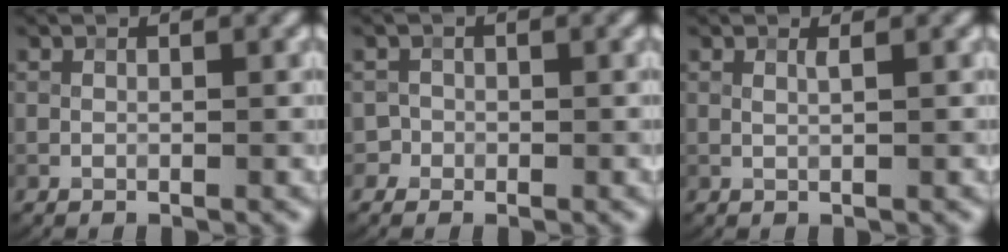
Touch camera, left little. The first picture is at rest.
{"total": 1.1, "force": [-0.6, 0.9, -0.3], "torque": [0.015, 0.008, -0.010]}
{"total": 0.6, "force": [0.3, 0.1, 0.5], "torque": [-0.007, -0.001, 0.004]}